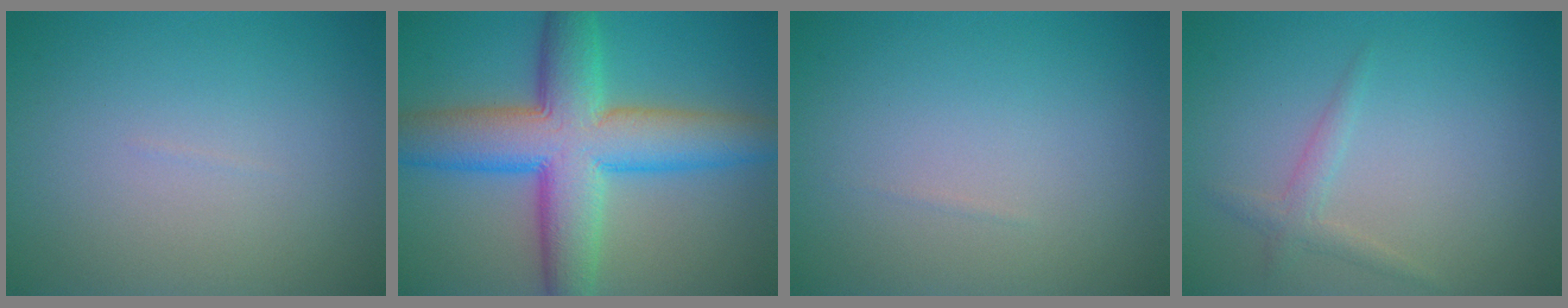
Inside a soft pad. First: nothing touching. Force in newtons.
{"total": 10.8, "press": 10.8, "slide": 0.0}
{"total": 0.0}
{"total": 1.5, "press": 1.5, "slide": 0.1}